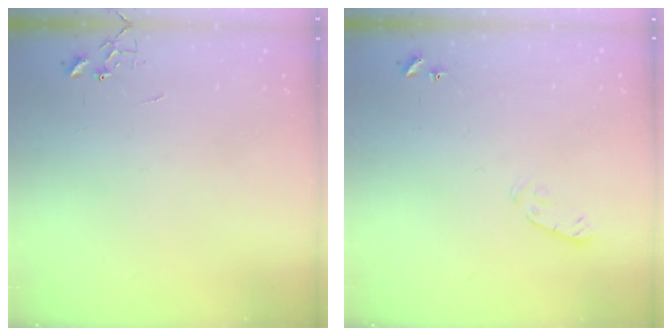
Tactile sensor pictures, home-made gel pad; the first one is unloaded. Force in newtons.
{"total": 4.1, "press": 4.1, "slide": 0.6}